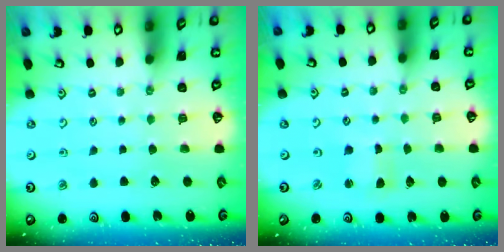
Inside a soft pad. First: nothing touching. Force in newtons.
{"total": 1.5, "press": 1.5, "slide": 0.2}